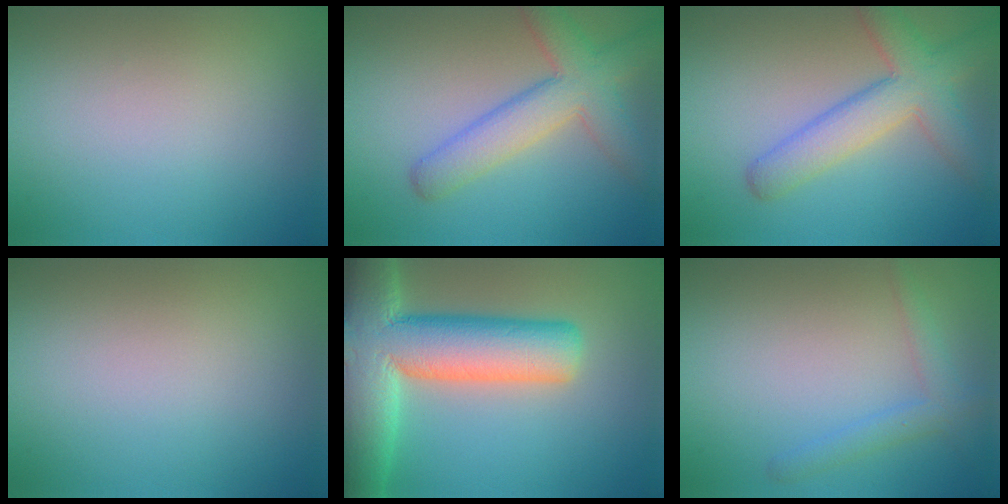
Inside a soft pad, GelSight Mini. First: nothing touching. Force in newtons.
{"total": 6.0, "press": 5.9, "slide": 0.3}
{"total": 6.0, "press": 5.9, "slide": 0.3}
{"total": 0.0}
{"total": 13.2, "press": 13.2, "slide": 0.9}
{"total": 2.4, "press": 2.4, "slide": 0.1}